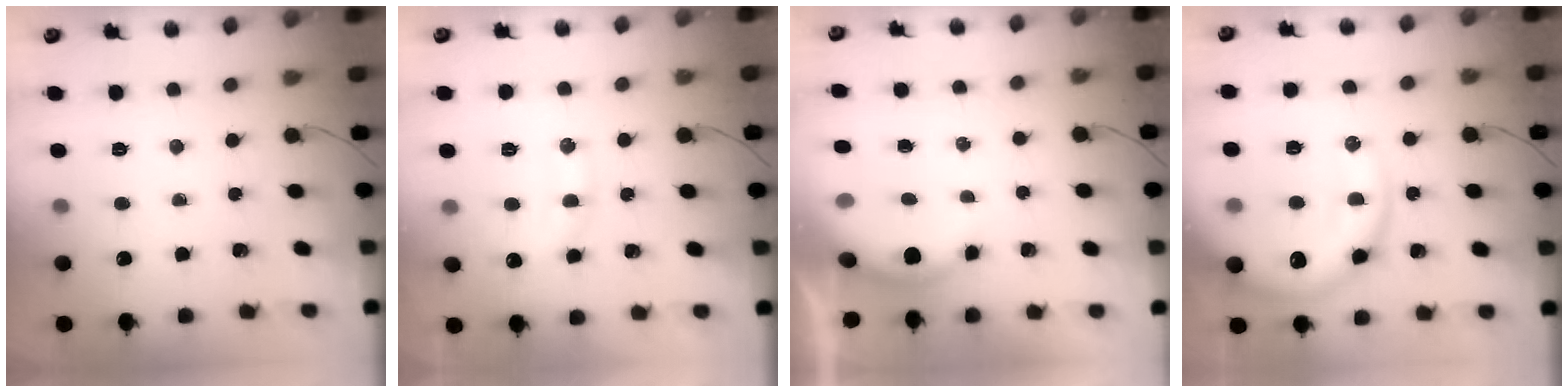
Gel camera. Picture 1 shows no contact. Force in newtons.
{"total": 12.3, "press": 12.3, "slide": 0.8}
{"total": 5.2, "press": 5.2, "slide": 0.3}
{"total": 18.2, "press": 17.9, "slide": 3.1}